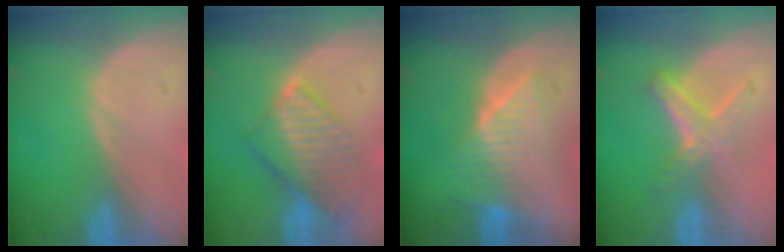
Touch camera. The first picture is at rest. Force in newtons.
{"total": 8.2, "press": 7.1, "slide": 4.2}
{"total": 6.9, "press": 6.8, "slide": 0.9}
{"total": 5.2, "press": 4.8, "slide": 2.1}